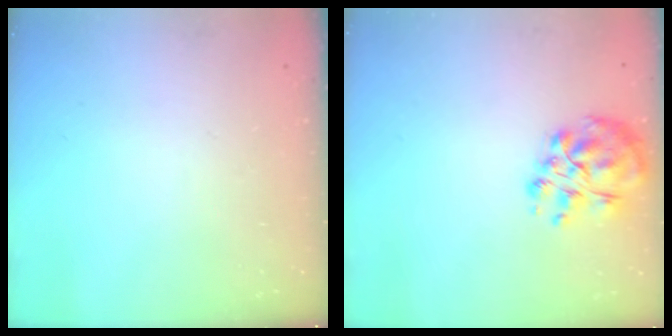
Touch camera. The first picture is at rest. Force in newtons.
{"total": 10.9, "press": 10.7, "slide": 2.1}